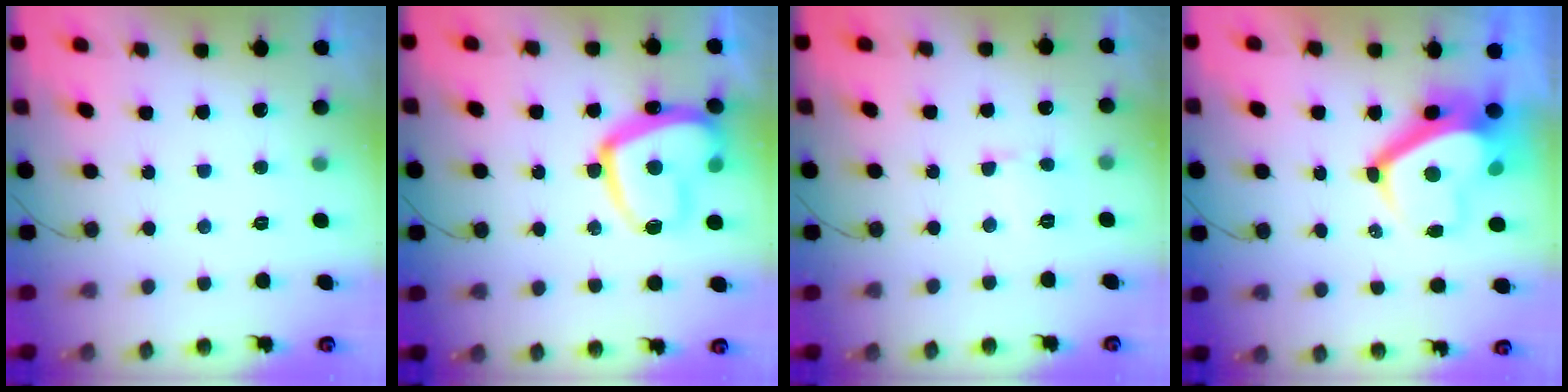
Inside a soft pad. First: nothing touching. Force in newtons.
{"total": 19.1, "press": 19.0, "slide": 1.8}
{"total": 3.0, "press": 3.0, "slide": 0.3}
{"total": 9.5, "press": 9.5, "slide": 0.8}